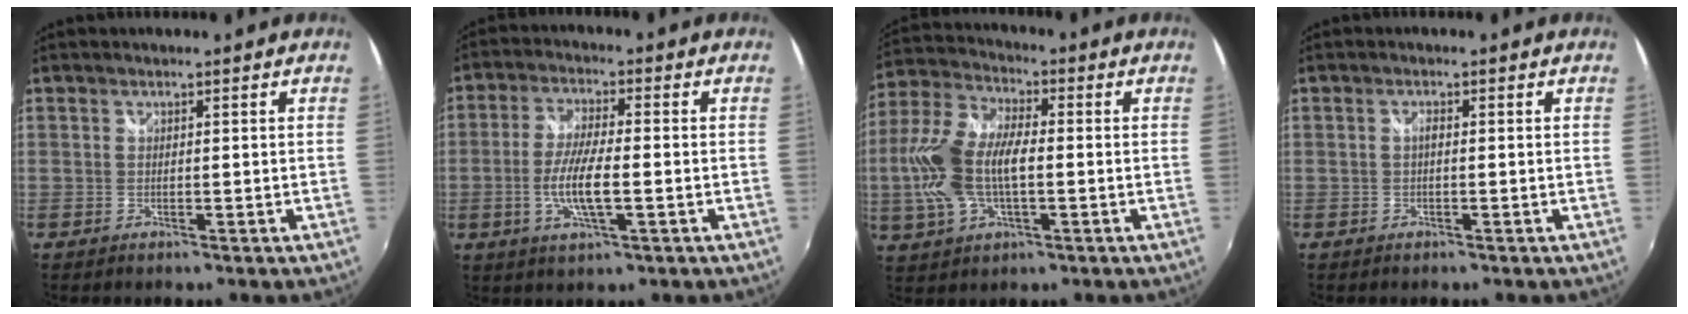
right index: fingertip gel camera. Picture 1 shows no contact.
{"total": 8.6, "force": [-1.9, 1.9, 8.1], "torque": [-0.164, -0.004, -0.038]}
{"total": 14.2, "force": [-1.2, 7.0, 12.2], "torque": [-0.269, 0.010, -0.024]}
{"total": 0.8, "force": [-0.2, 0.3, 0.7], "torque": [-0.014, 0.004, -0.004]}